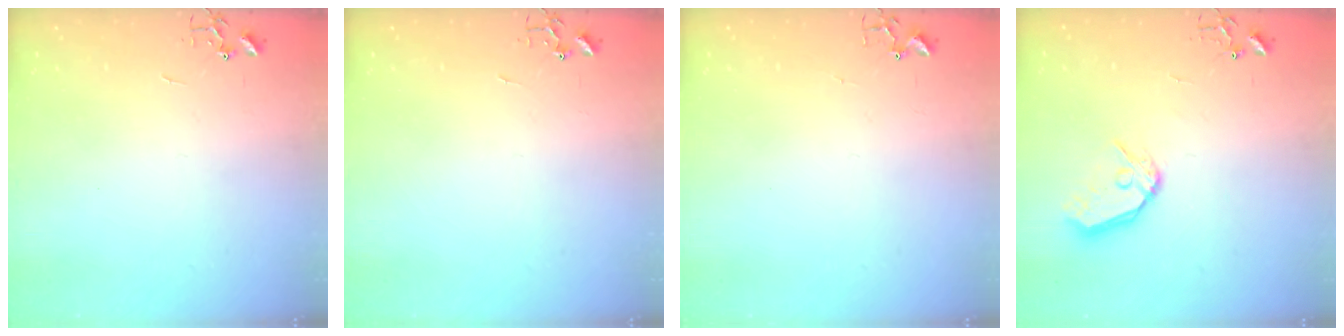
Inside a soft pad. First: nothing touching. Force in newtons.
{"total": 0.0}
{"total": 1.9, "press": 1.9, "slide": 0.2}
{"total": 11.3, "press": 11.2, "slide": 1.5}